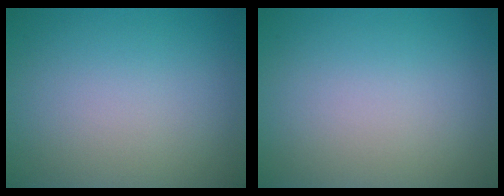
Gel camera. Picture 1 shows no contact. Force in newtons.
{"total": 0.0}